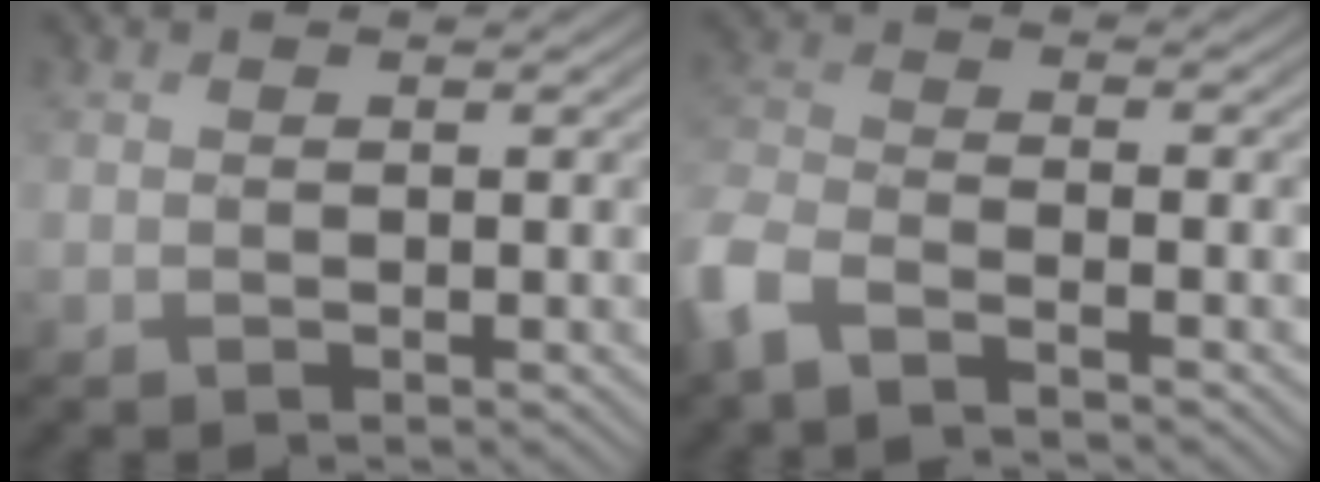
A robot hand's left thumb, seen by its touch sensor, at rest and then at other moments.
{"total": 6.1, "force": [-4.3, 2.1, 3.9], "torque": [-0.100, -0.011, -0.099]}